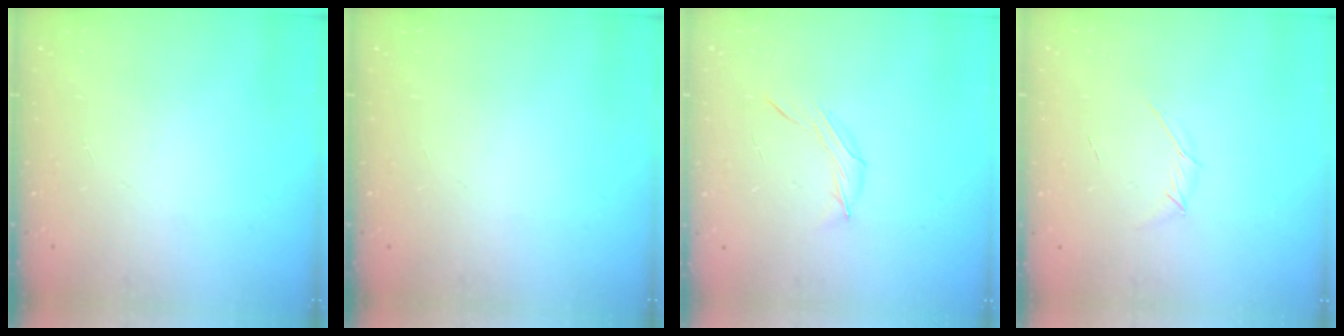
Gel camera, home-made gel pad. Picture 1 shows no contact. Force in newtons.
{"total": 0.0}
{"total": 6.6, "press": 6.4, "slide": 1.7}
{"total": 3.2, "press": 3.1, "slide": 0.8}